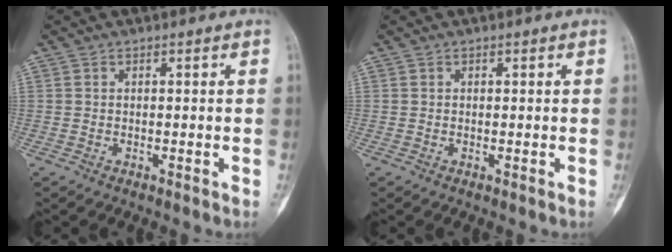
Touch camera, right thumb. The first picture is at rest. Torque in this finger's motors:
{"motor_torque": [-0.24, -0.03, -0.14, 0.03, 0.03]}